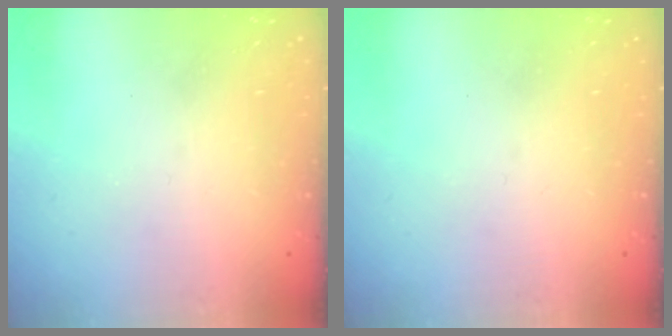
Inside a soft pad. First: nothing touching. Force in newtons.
{"total": 0.0}